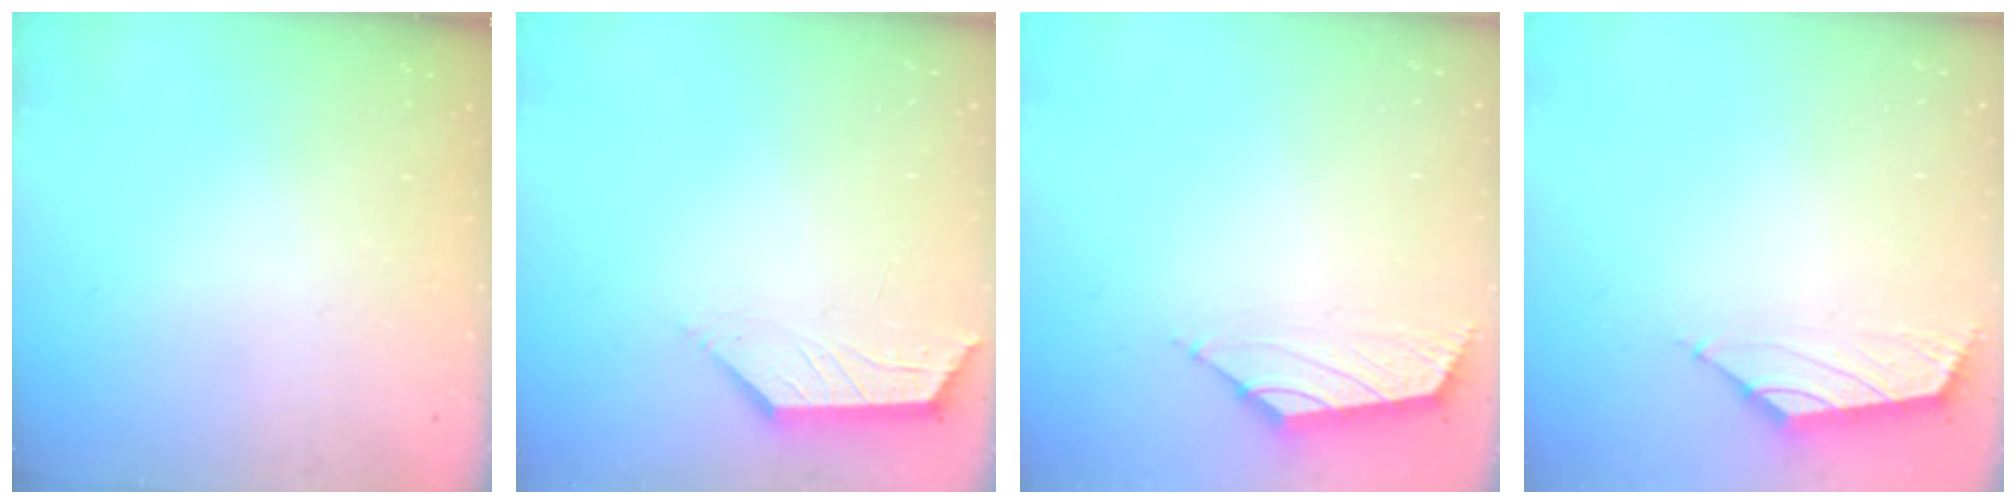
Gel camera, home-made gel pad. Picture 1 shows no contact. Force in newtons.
{"total": 2.1, "press": 2.1, "slide": 0.4}
{"total": 1.6, "press": 1.5, "slide": 0.6}
{"total": 1.7, "press": 1.6, "slide": 0.6}